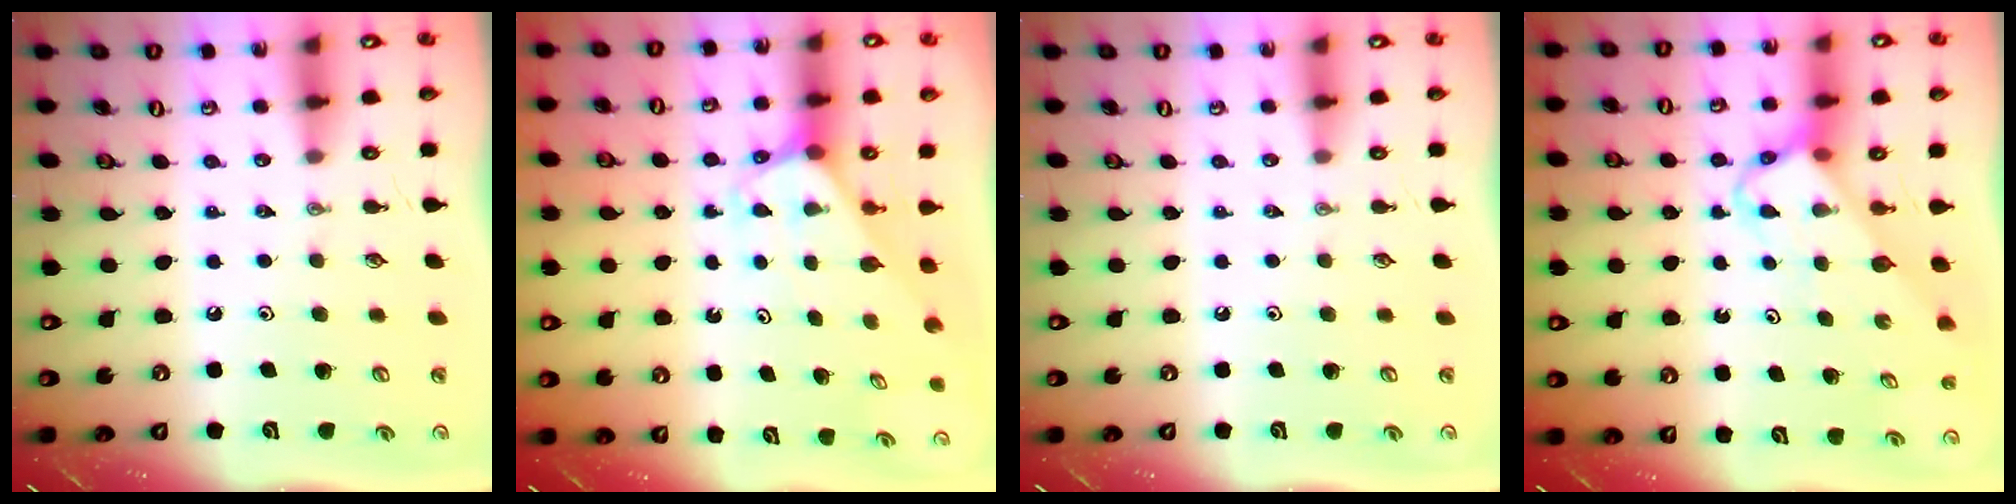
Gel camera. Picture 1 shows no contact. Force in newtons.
{"total": 2.5, "press": 2.5, "slide": 0.1}
{"total": 0.0}
{"total": 3.7, "press": 3.7, "slide": 0.1}